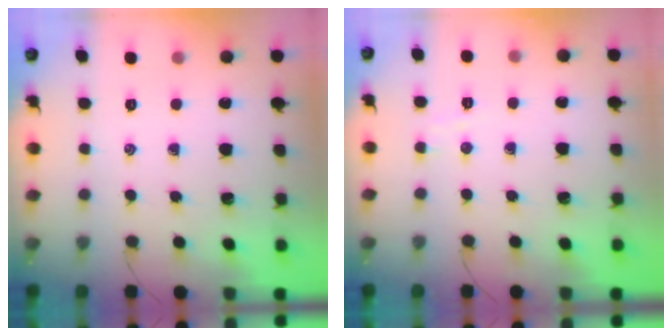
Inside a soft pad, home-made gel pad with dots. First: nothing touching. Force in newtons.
{"total": 2.4, "press": 2.3, "slide": 0.6}